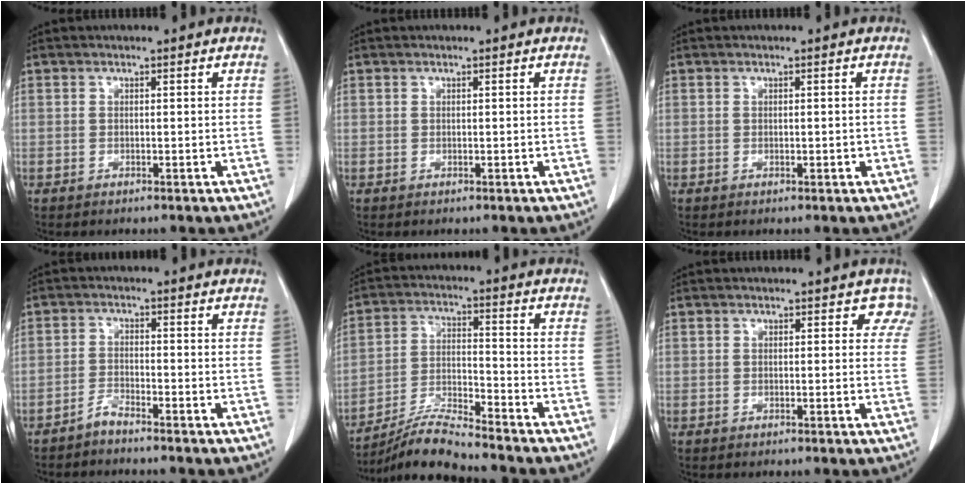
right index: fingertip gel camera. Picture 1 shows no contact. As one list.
[{"total": 0.0}, {"total": 0.7, "force": [-0.1, 0.3, 0.6], "torque": [-0.007, 0.000, 0.001]}, {"total": 2.2, "force": [-2.1, -0.1, 0.6], "torque": [-0.013, -0.005, -0.043]}, {"total": 8.7, "force": [-8.2, -1.1, 2.7], "torque": [-0.058, -0.008, -0.152]}, {"total": 2.7, "force": [1.9, 1.9, 0.5], "torque": [0.024, -0.004, -0.001]}]